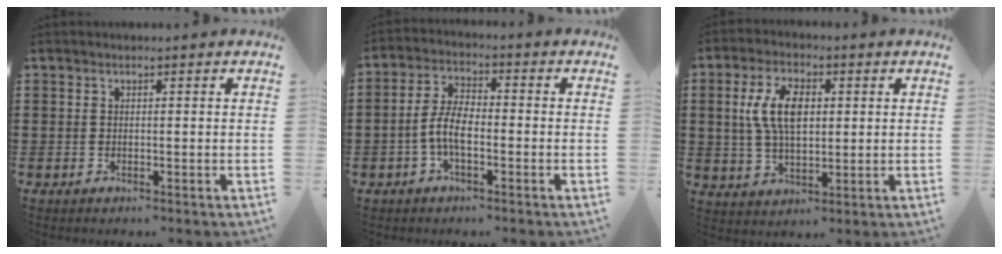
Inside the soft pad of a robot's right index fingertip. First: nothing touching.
{"total": 5.7, "force": [-1.7, 2.5, 4.8], "torque": [-0.118, -0.003, -0.041]}
{"total": 8.3, "force": [1.5, 4.3, 7.0], "torque": [-0.148, 0.007, 0.020]}